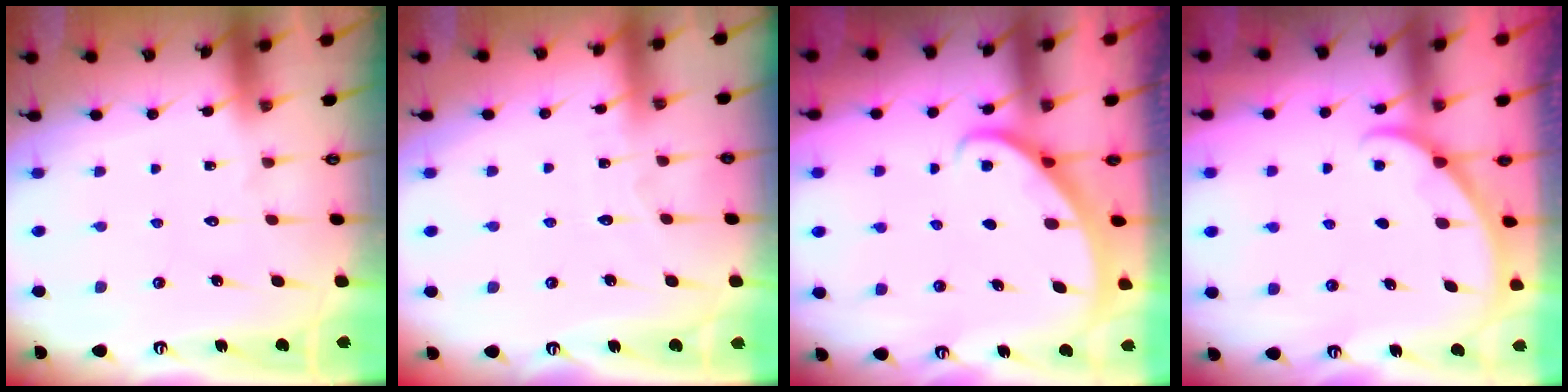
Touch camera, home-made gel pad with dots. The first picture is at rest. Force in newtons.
{"total": 3.4, "press": 3.4, "slide": 0.5}
{"total": 2.3, "press": 2.3, "slide": 0.2}
{"total": 2.1, "press": 2.1, "slide": 0.2}